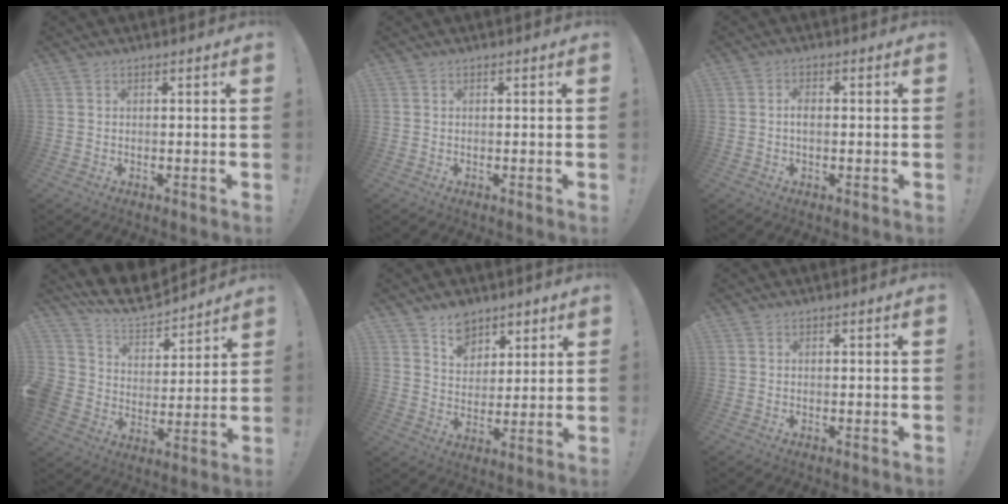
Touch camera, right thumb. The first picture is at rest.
{"total": 0.0}
{"total": 2.5, "force": [-0.1, 1.3, 2.1], "torque": [-0.032, 0.005, -0.004]}
{"total": 11.0, "force": [9.0, 5.6, 3.1], "torque": [-0.071, -0.072, 0.168]}
{"total": 9.3, "force": [6.5, 6.4, 1.9], "torque": [-0.025, -0.047, 0.126]}
{"total": 0.0}